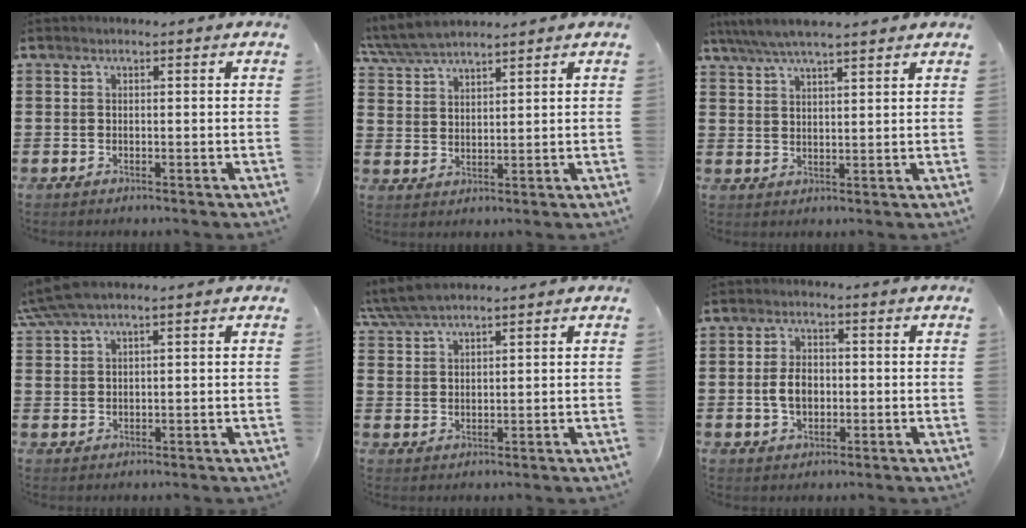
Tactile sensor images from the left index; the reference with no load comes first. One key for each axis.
{"total": 5.4, "fx": 4.9, "fy": 1.1, "fz": 1.8, "tx": -0.052, "ty": -0.010, "tz": 0.092}
{"total": 4.7, "fx": 4.0, "fy": 0.6, "fz": 2.4, "tx": -0.057, "ty": -0.009, "tz": 0.070}
{"total": 3.5, "fx": 2.7, "fy": 0.4, "fz": 2.3, "tx": -0.052, "ty": 0.004, "tz": 0.049}
{"total": 4.5, "fx": 4.0, "fy": 0.9, "fz": 1.9, "tx": -0.050, "ty": -0.003, "tz": 0.076}
{"total": 4.7, "fx": -0.5, "fy": 3.0, "fz": 3.6, "tx": -0.069, "ty": 0.002, "tz": -0.014}